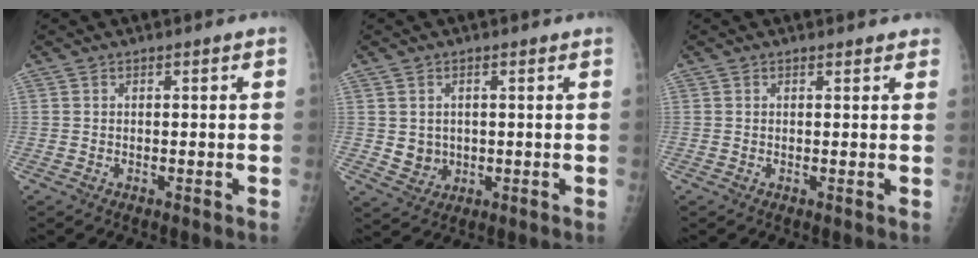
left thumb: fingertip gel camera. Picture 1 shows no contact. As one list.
[{"total": 4.0, "force": [0.4, 3.6, 1.6], "torque": [-0.012, -0.005, 0.019]}, {"total": 1.7, "force": [1.5, 0.6, 0.3], "torque": [0.005, -0.004, 0.010]}]